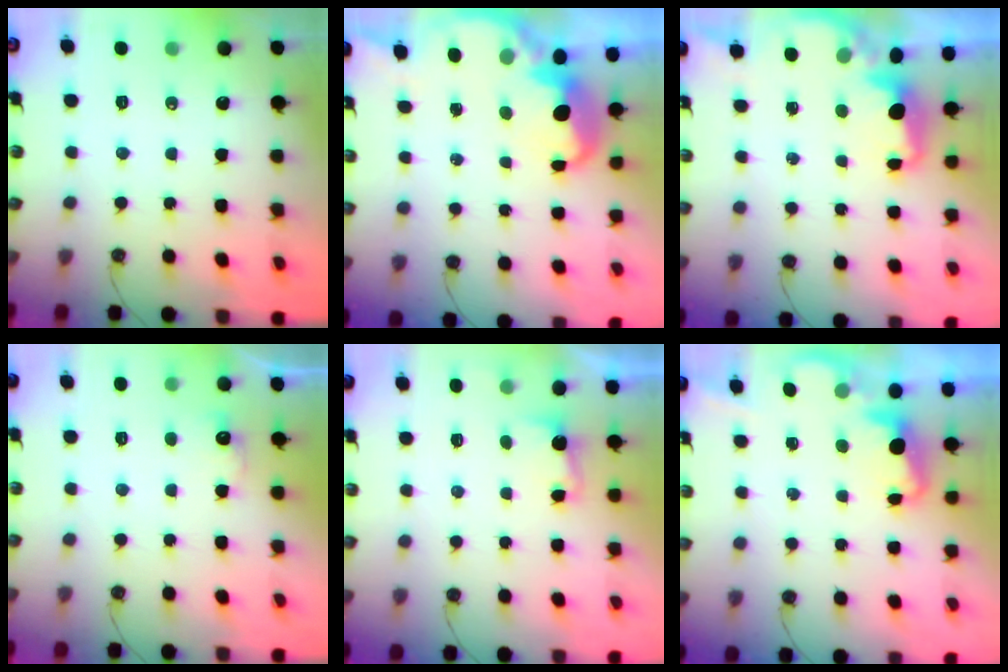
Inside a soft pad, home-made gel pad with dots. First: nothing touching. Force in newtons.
{"total": 5.5, "press": 5.5, "slide": 0.5}
{"total": 2.2, "press": 2.0, "slide": 0.8}
{"total": 5.6, "press": 5.5, "slide": 1.1}
{"total": 2.3, "press": 2.1, "slide": 0.9}
{"total": 2.0, "press": 1.9, "slide": 0.6}